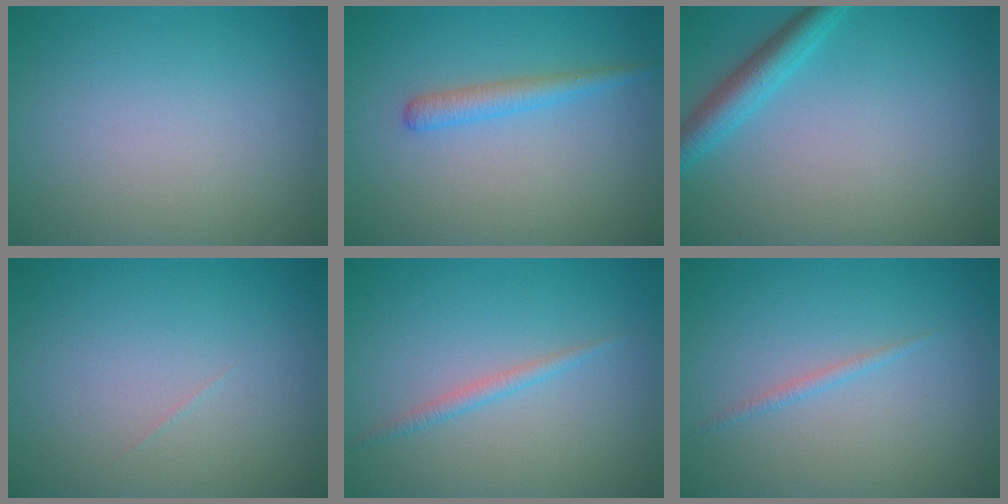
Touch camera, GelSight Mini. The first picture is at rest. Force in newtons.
{"total": 2.0, "press": 2.0, "slide": 0.1}
{"total": 3.0, "press": 3.0, "slide": 0.1}
{"total": 0.0}
{"total": 1.2, "press": 1.2, "slide": 0.0}
{"total": 0.8, "press": 0.8, "slide": 0.1}